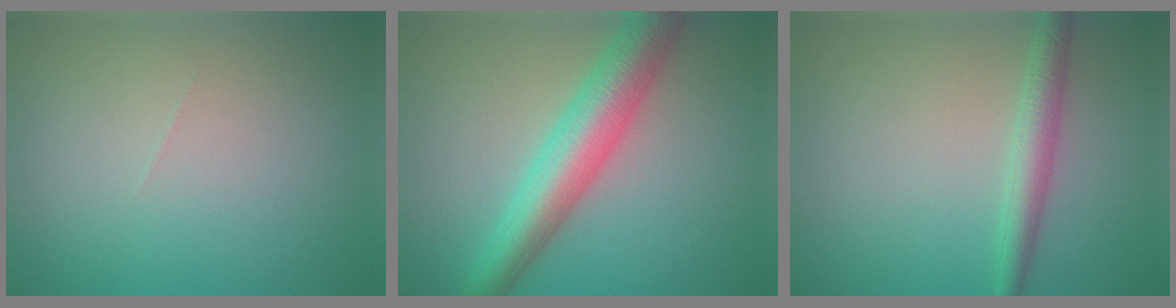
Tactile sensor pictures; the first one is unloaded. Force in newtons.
{"total": 7.0, "press": 7.0, "slide": 0.3}
{"total": 2.8, "press": 2.8, "slide": 0.1}